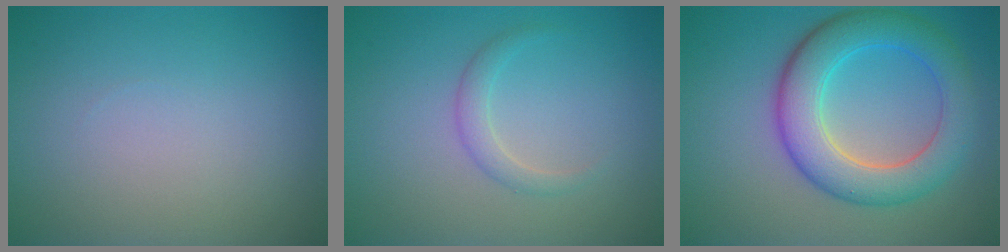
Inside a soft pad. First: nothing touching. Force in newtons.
{"total": 1.5, "press": 1.5, "slide": 0.1}
{"total": 7.0, "press": 7.0, "slide": 0.2}